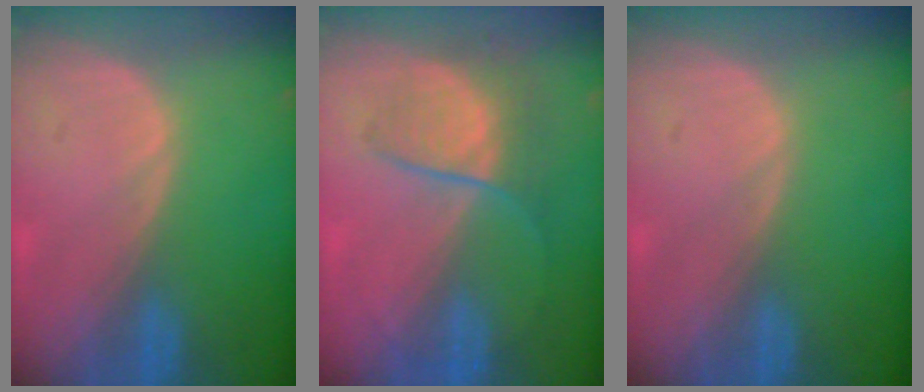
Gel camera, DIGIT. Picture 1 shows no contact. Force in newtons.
{"total": 6.6, "press": 6.2, "slide": 2.3}
{"total": 0.0}